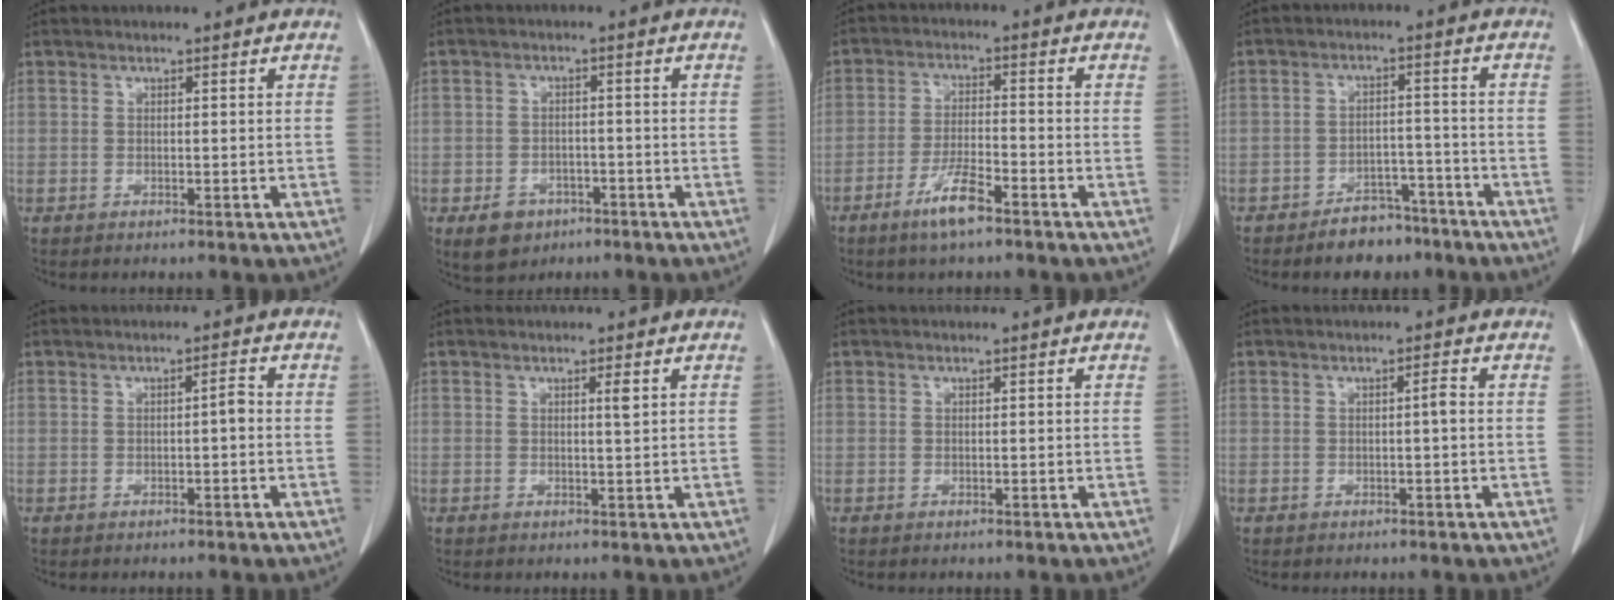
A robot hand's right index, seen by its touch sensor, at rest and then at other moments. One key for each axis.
{"total": 4.8, "fx": -2.5, "fy": 3.7, "fz": 1.6, "tx": -0.025, "ty": 0.005, "tz": -0.030}
{"total": 6.1, "fx": -4.0, "fy": 0.8, "fz": 4.6, "tx": -0.095, "ty": -0.006, "tz": -0.075}
{"total": 6.4, "fx": -4.9, "fy": 3.4, "fz": 2.3, "tx": -0.028, "ty": 0.011, "tz": -0.073}
{"total": 1.5, "fx": -0.2, "fy": 0.3, "fz": 1.5, "tx": -0.021, "ty": 0.004, "tz": -0.003}
{"total": 1.2, "fx": 0.5, "fy": -0.2, "fz": 1.1, "tx": -0.019, "ty": -0.003, "tz": 0.007}
{"total": 0.0}
{"total": 1.2, "fx": 0.0, "fy": 0.0, "fz": 1.2, "tx": -0.020, "ty": 0.003, "tz": 0.000}